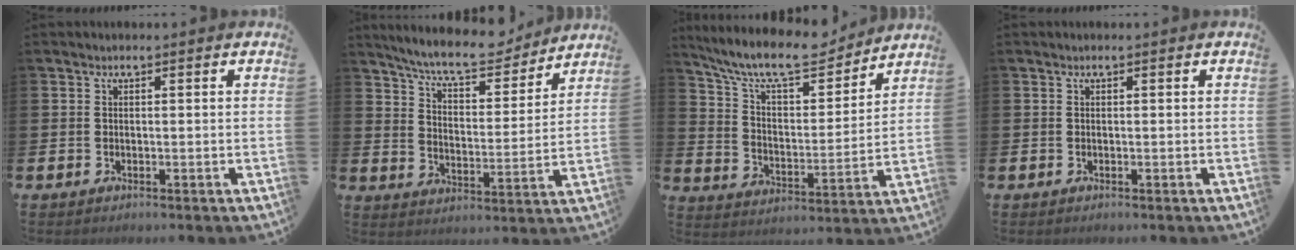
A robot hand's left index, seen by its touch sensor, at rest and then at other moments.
{"total": 8.9, "force": [8.2, 1.6, 3.1], "torque": [-0.088, -0.049, 0.145]}
{"total": 11.6, "force": [10.3, 2.6, 4.6], "torque": [-0.119, -0.065, 0.179]}
{"total": 0.0}